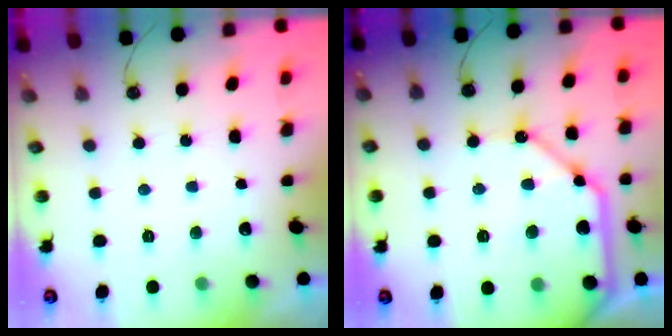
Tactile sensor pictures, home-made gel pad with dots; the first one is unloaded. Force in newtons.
{"total": 19.2, "press": 19.0, "slide": 2.5}